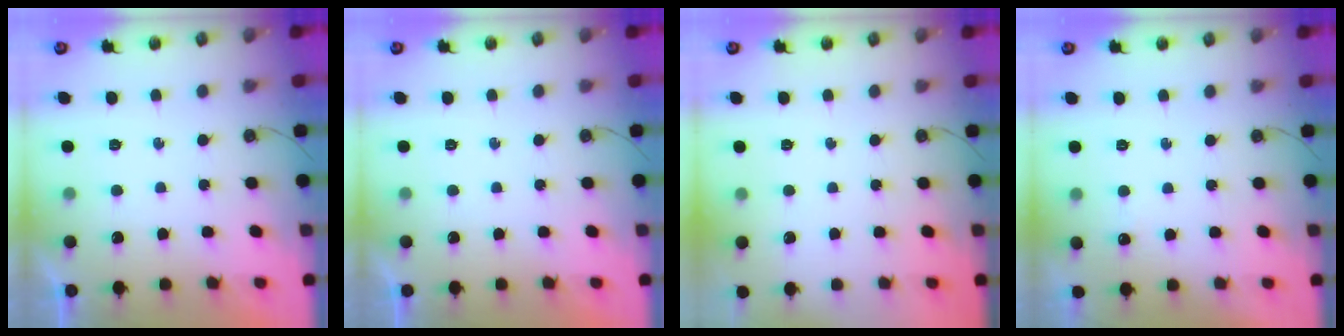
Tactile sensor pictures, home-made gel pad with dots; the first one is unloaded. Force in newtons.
{"total": 0.0}
{"total": 0.0}
{"total": 3.2, "press": 3.1, "slide": 0.7}